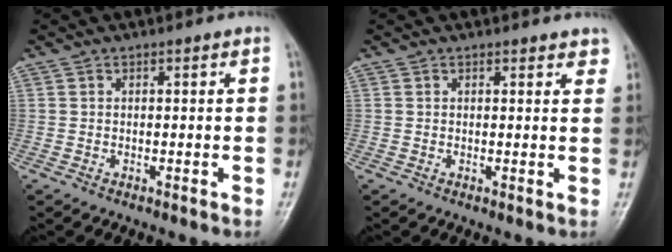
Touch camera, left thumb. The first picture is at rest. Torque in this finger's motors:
{"motor_torque": [0.17, 0.10, -0.06, -0.09, 0.00]}